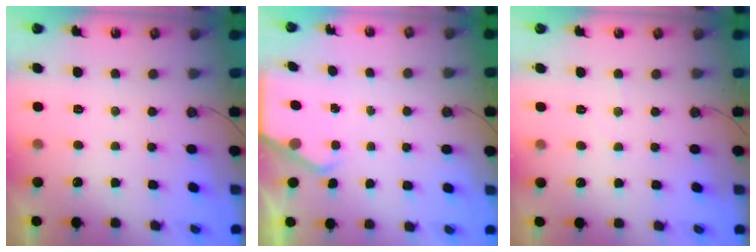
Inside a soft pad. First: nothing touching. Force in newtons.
{"total": 2.2, "press": 2.1, "slide": 0.3}
{"total": 3.2, "press": 3.1, "slide": 0.7}